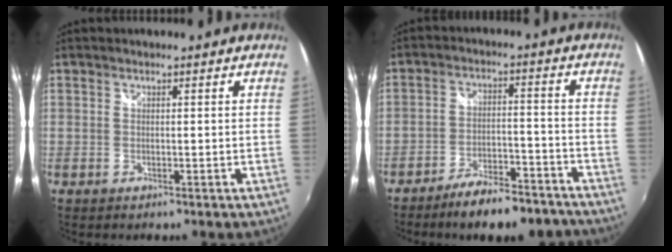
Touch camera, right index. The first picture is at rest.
{"total": 11.4, "force": [-9.9, 3.1, 4.9], "torque": [-0.095, 0.013, -0.141]}